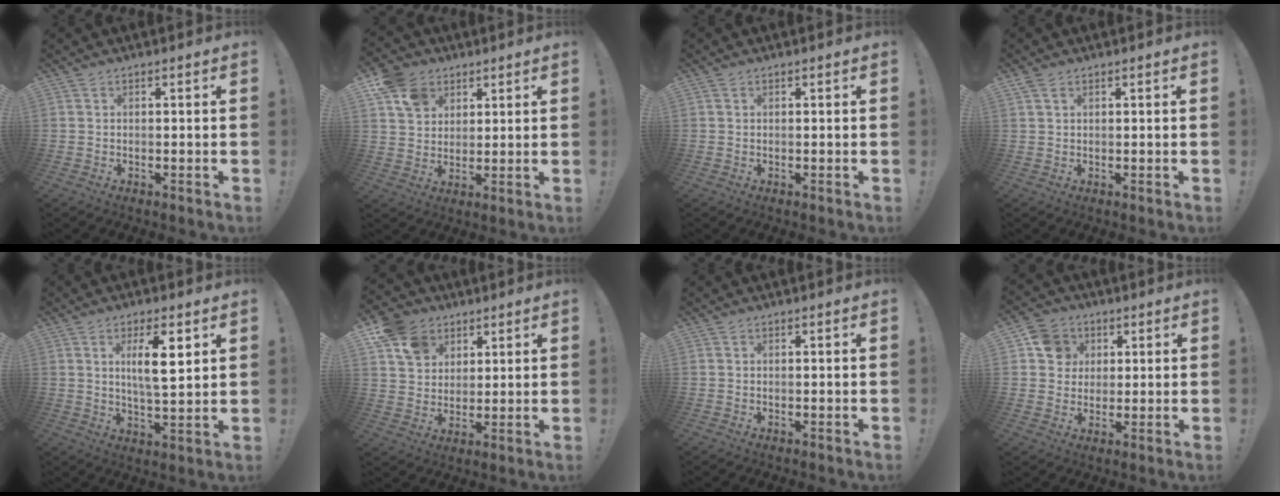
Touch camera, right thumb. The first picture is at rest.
{"total": 10.3, "force": [5.5, 7.9, 3.7], "torque": [-0.060, -0.022, 0.109]}
{"total": 0.0}
{"total": 1.7, "force": [1.1, 1.0, 1.0], "torque": [-0.016, -0.001, 0.019]}
{"total": 9.4, "force": [3.3, 2.2, 8.5], "torque": [-0.140, -0.005, 0.052]}
{"total": 11.4, "force": [5.8, 9.0, 4.1], "torque": [-0.063, -0.029, 0.116]}
{"total": 0.0}
{"total": 9.4, "force": [3.0, 8.5, 2.4], "torque": [-0.030, -0.010, 0.063]}